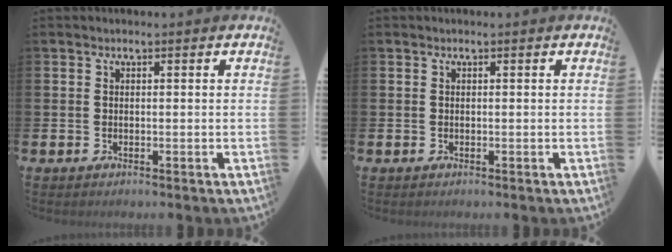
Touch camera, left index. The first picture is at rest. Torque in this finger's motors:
{"motor_torque": [-0.10, 0.01, -0.03, 0.01]}